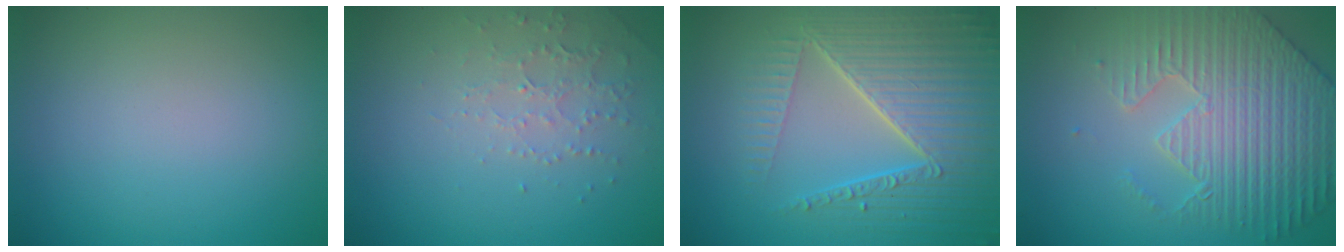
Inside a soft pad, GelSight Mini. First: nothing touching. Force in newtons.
{"total": 2.2, "press": 2.1, "slide": 0.6}
{"total": 7.9, "press": 5.8, "slide": 5.3}
{"total": 6.5, "press": 5.6, "slide": 3.2}